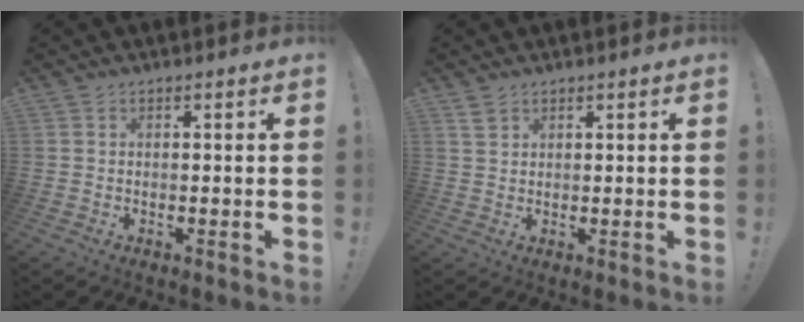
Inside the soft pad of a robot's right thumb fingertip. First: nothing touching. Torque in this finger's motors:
{"motor_torque": [0.32, -0.41, -0.09, -0.19, -0.02]}